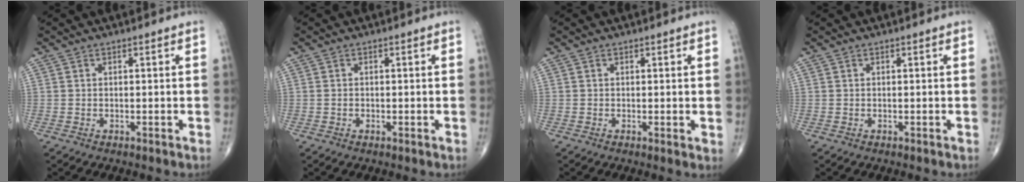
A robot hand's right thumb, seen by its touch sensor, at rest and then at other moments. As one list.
[{"total": 0.5, "force": [-0.1, 0.4, 0.3], "torque": [-0.007, 0.000, -0.004]}, {"total": 1.2, "force": [0.2, 0.4, 1.1], "torque": [-0.018, -0.006, -0.002]}, {"total": 0.0}]